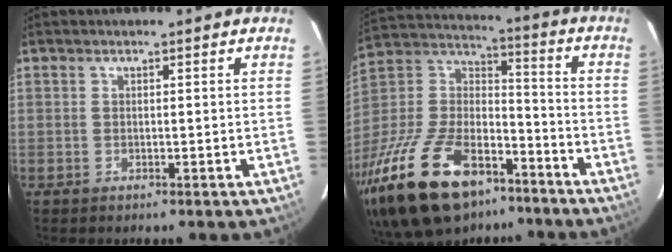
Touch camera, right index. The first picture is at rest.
{"total": 32.8, "force": [-20.5, 16.7, 19.4], "torque": [-0.425, -0.012, -0.331]}